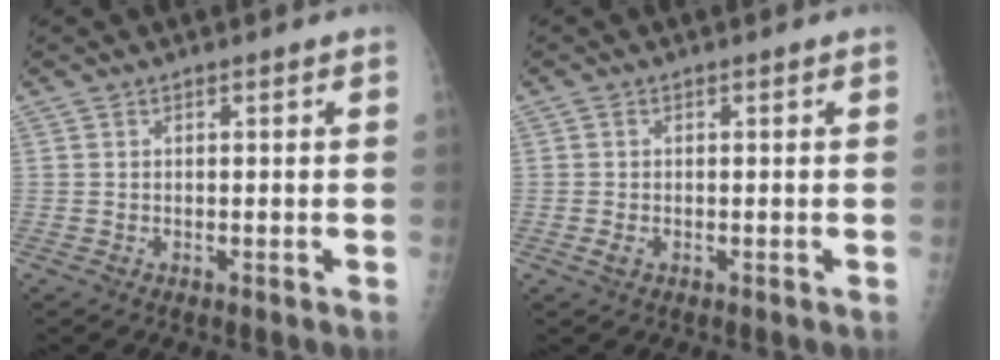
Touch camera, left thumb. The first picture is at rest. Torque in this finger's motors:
{"motor_torque": [0.39, 0.02, 0.18, 0.25, 0.08]}